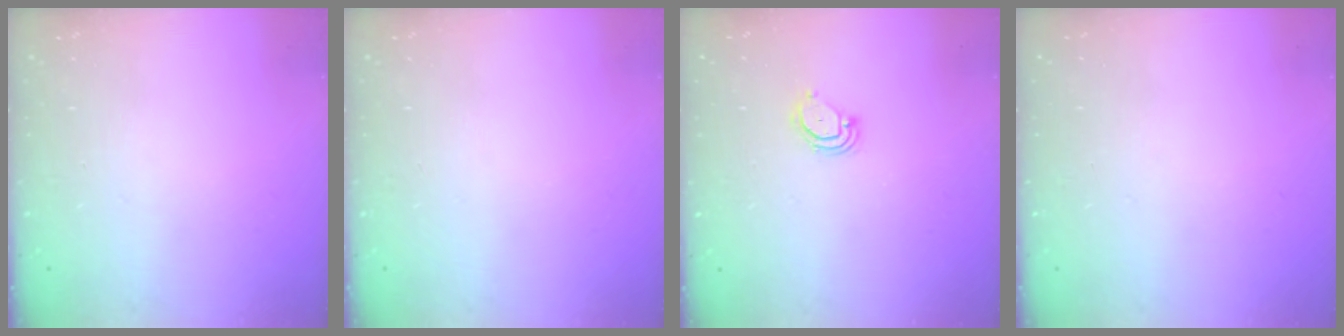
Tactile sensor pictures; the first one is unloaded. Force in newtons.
{"total": 0.0}
{"total": 3.4, "press": 3.4, "slide": 0.2}
{"total": 0.0}